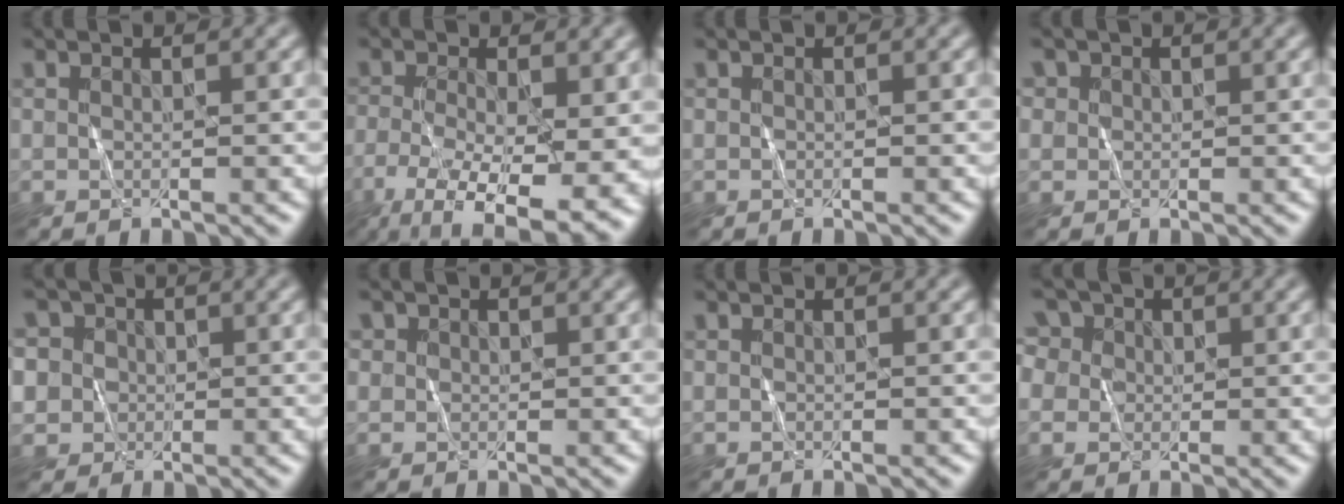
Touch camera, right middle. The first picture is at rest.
{"total": 11.8, "force": [-5.3, 4.9, 9.3], "torque": [-0.185, -0.031, -0.084]}
{"total": 0.0}
{"total": 1.4, "force": [0.7, 1.2, 0.2], "torque": [-0.006, 0.001, 0.007]}
{"total": 7.0, "force": [2.5, 6.1, 2.3], "torque": [-0.063, 0.029, 0.019]}
{"total": 1.0, "force": [0.5, 0.9, 0.1], "torque": [-0.001, 0.002, 0.003]}
{"total": 0.0}
{"total": 6.9, "force": [2.9, 5.4, 3.1], "torque": [-0.074, 0.029, 0.027]}